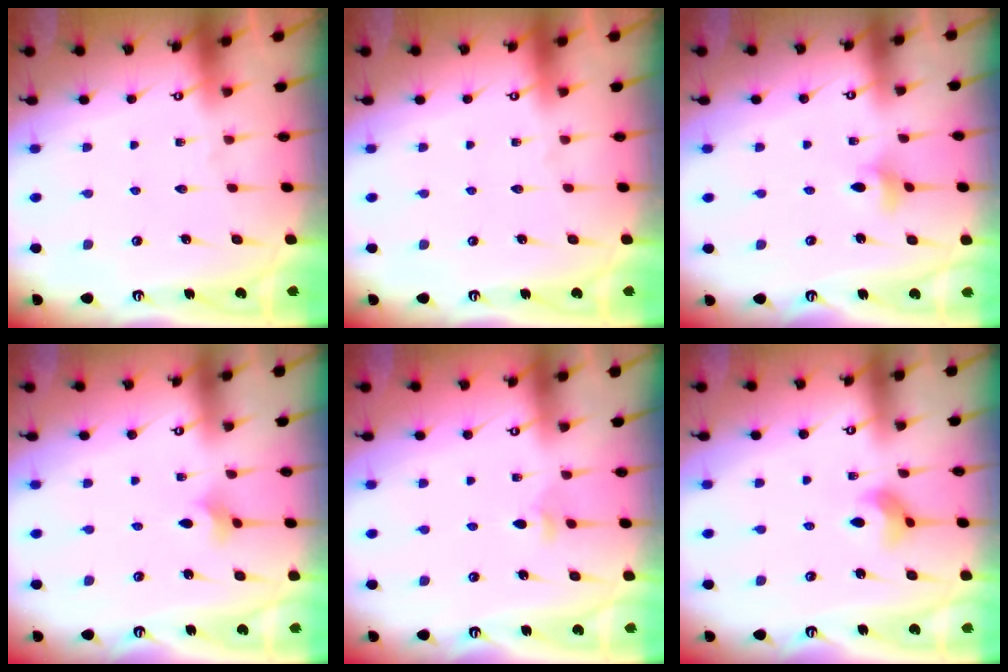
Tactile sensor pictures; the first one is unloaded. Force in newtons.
{"total": 0.0}
{"total": 2.4, "press": 2.4, "slide": 0.4}
{"total": 2.0, "press": 1.9, "slide": 0.6}
{"total": 4.4, "press": 4.3, "slide": 0.8}
{"total": 5.2, "press": 5.2, "slide": 0.4}